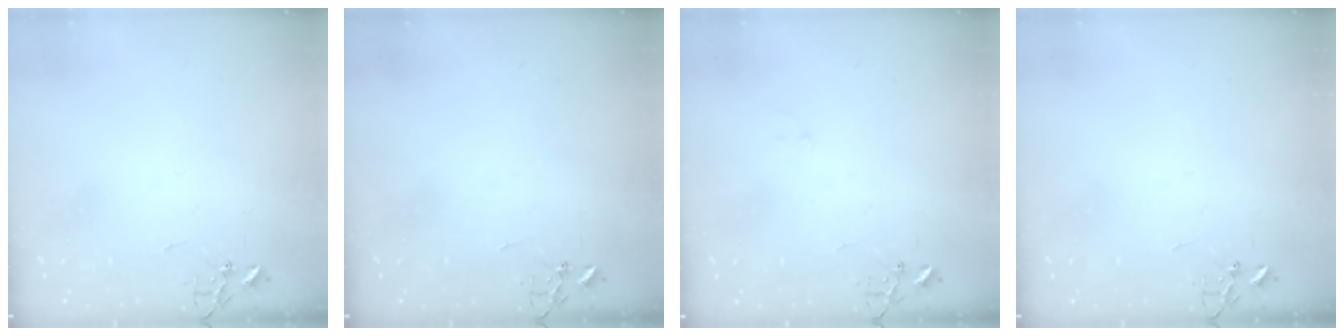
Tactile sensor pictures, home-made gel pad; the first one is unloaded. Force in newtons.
{"total": 0.0}
{"total": 7.0, "press": 7.0, "slide": 0.7}
{"total": 0.0}